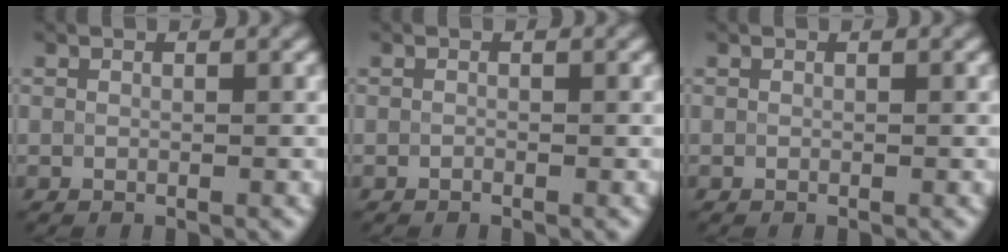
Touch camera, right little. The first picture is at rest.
{"total": 0.0}
{"total": 0.0}